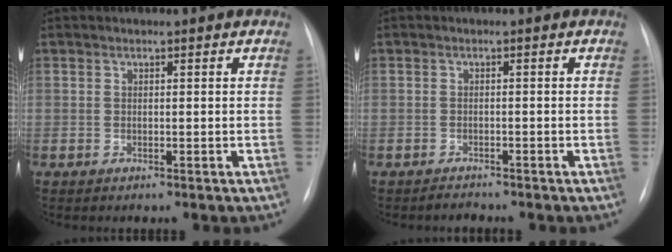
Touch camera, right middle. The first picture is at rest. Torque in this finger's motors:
{"motor_torque": [0.16, -0.21, 0.03, 0.00]}